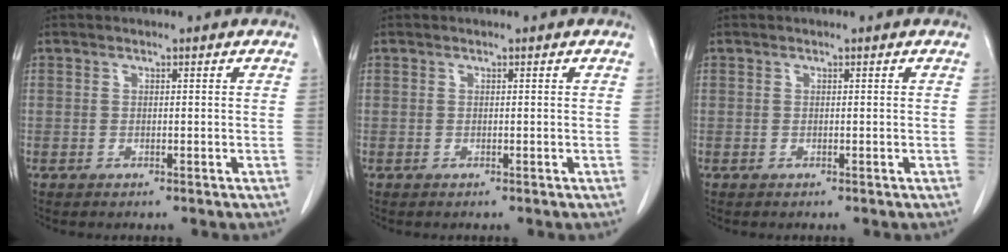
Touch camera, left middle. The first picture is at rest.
{"total": 0.0}
{"total": 0.0}